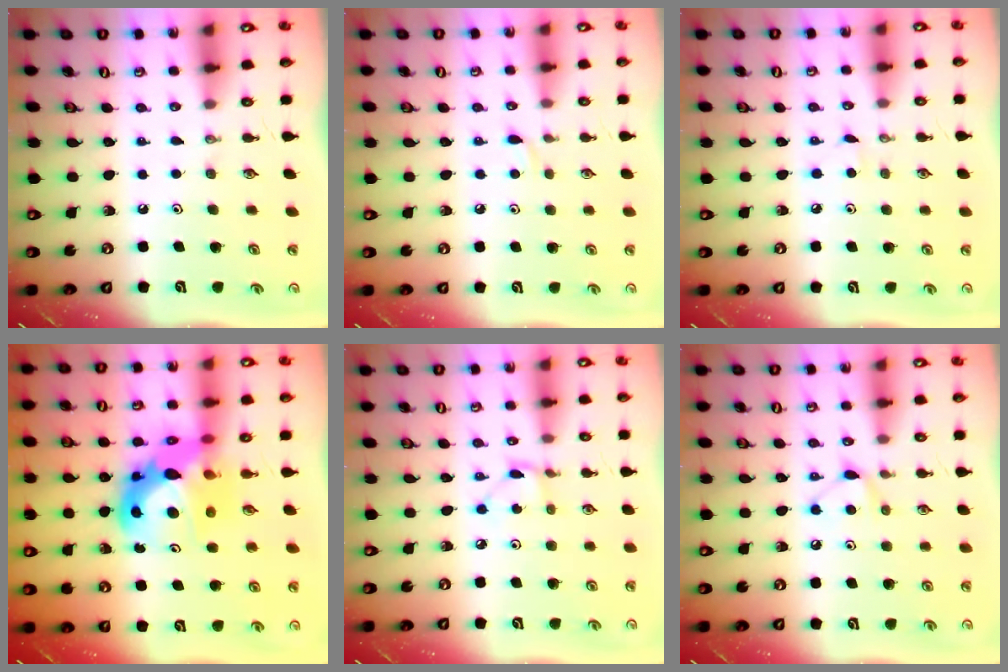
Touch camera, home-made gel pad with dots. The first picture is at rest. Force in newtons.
{"total": 3.2, "press": 3.1, "slide": 0.4}
{"total": 2.9, "press": 2.9, "slide": 0.4}
{"total": 13.7, "press": 13.6, "slide": 1.1}
{"total": 1.8, "press": 1.8, "slide": 0.3}
{"total": 6.7, "press": 6.7, "slide": 0.8}